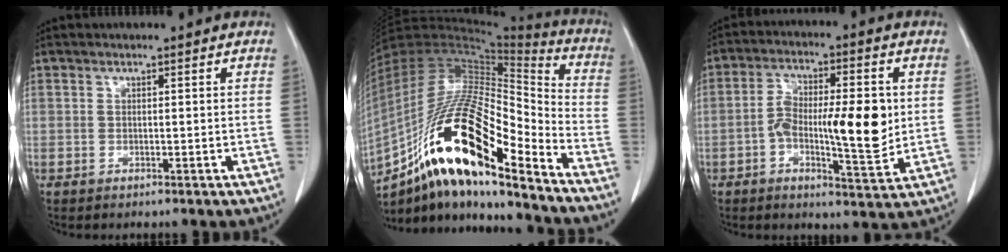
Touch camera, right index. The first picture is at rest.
{"total": 24.2, "force": [-14.3, 5.1, 18.8], "torque": [-0.355, -0.009, -0.251]}
{"total": 12.7, "force": [-0.8, 3.7, 12.1], "torque": [-0.200, 0.008, -0.011]}